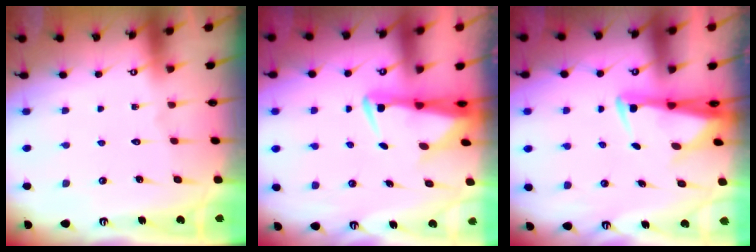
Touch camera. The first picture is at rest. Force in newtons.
{"total": 3.4, "press": 3.3, "slide": 0.6}
{"total": 3.3, "press": 3.2, "slide": 1.0}